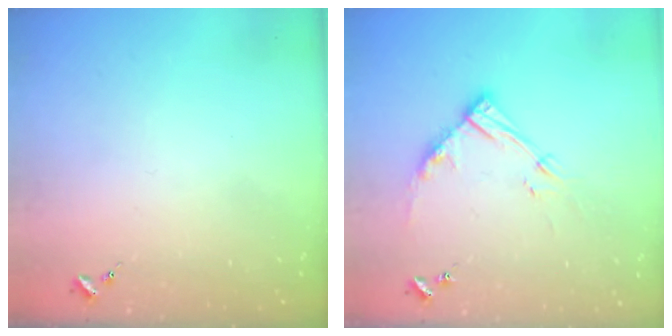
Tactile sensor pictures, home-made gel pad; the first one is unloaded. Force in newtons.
{"total": 13.1, "press": 13.0, "slide": 1.3}